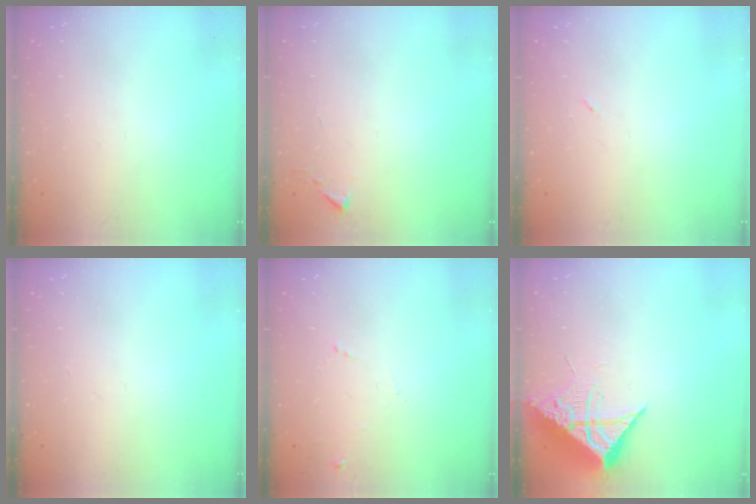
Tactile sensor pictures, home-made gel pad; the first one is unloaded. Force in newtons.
{"total": 1.1, "press": 1.1, "slide": 0.1}
{"total": 2.2, "press": 2.1, "slide": 0.9}
{"total": 0.0}
{"total": 5.4, "press": 5.3, "slide": 0.9}
{"total": 9.7, "press": 9.7, "slide": 1.0}